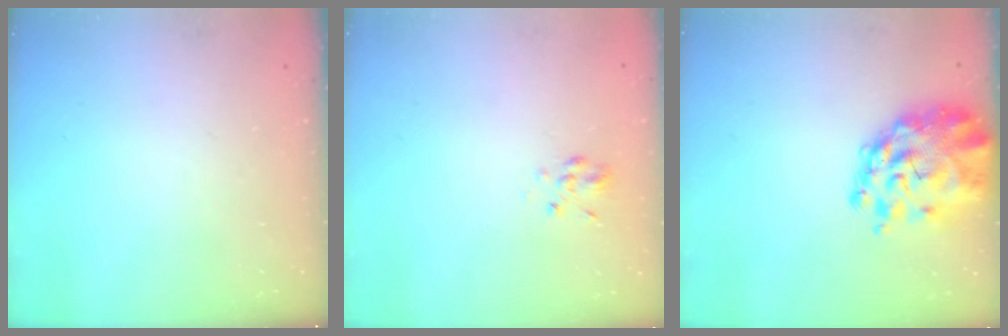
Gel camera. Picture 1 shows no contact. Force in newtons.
{"total": 4.1, "press": 3.9, "slide": 1.2}
{"total": 5.9, "press": 5.5, "slide": 2.1}